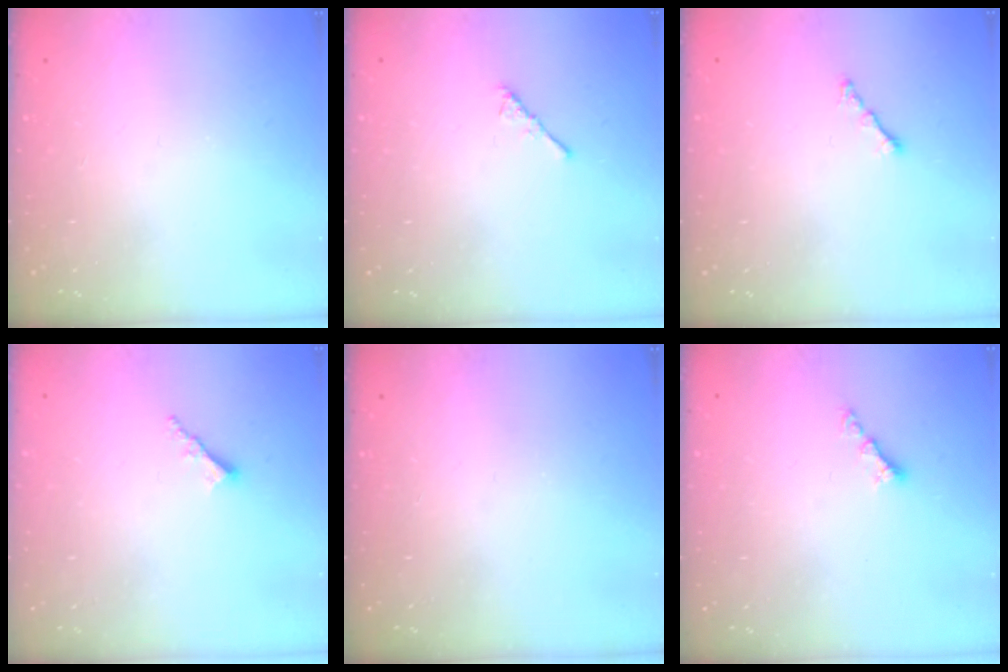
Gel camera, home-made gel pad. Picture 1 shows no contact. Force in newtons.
{"total": 2.9, "press": 2.8, "slide": 0.7}
{"total": 1.7, "press": 1.6, "slide": 0.6}
{"total": 2.0, "press": 2.0, "slide": 0.5}
{"total": 0.0}
{"total": 3.5, "press": 3.5, "slide": 0.6}